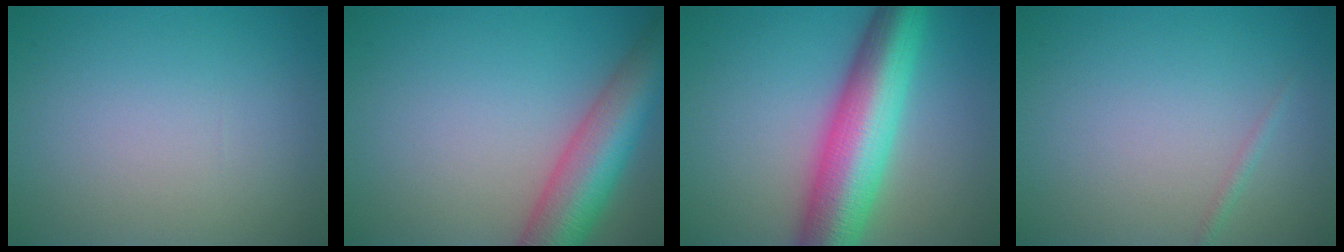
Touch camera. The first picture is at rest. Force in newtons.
{"total": 8.5, "press": 8.5, "slide": 0.4}
{"total": 10.6, "press": 10.6, "slide": 0.1}
{"total": 0.7, "press": 0.7, "slide": 0.0}